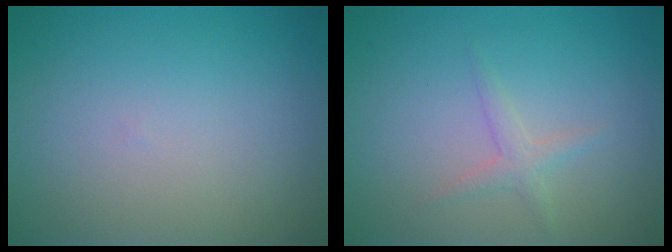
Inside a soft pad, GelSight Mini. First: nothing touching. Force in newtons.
{"total": 1.3, "press": 1.3, "slide": 0.0}